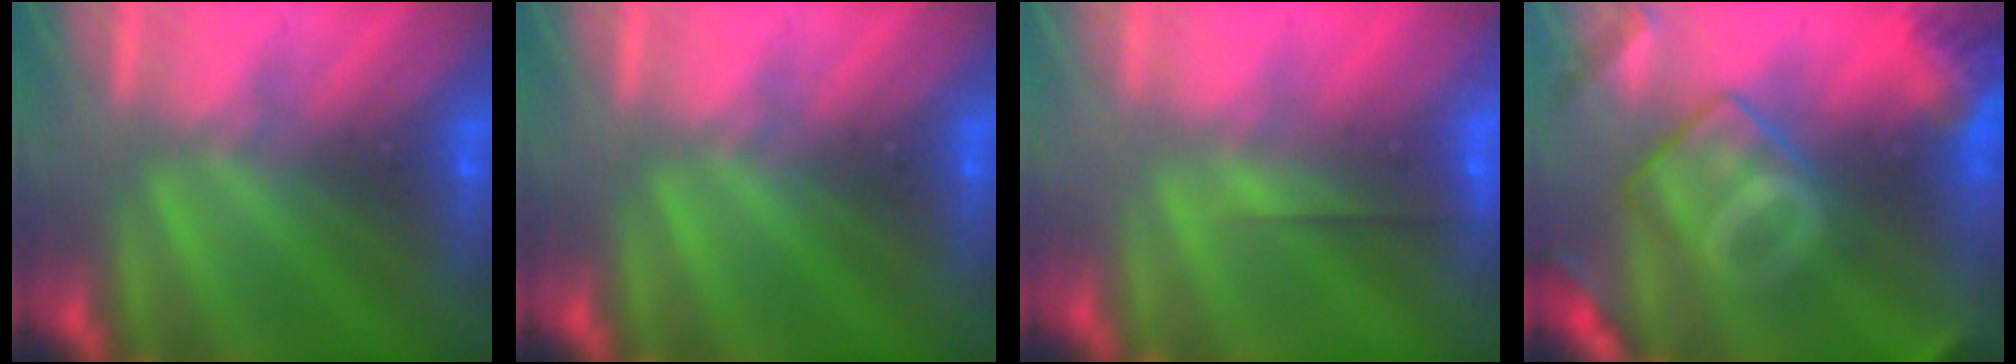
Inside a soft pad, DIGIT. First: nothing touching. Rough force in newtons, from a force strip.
{"total": 0.0}
{"total": 2.6}
{"total": 8.1}